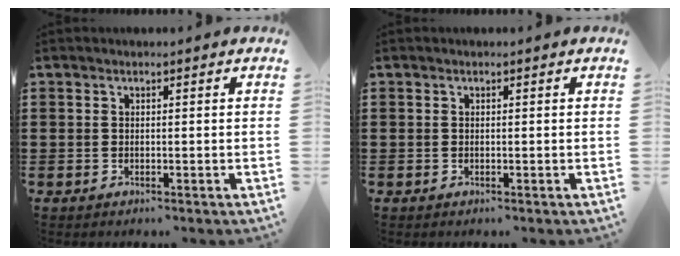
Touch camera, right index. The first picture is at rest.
{"total": 0.0}